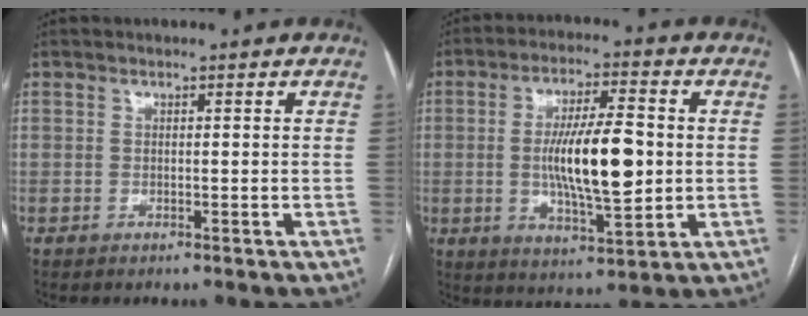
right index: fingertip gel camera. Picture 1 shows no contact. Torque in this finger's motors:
{"motor_torque": [2.14, 0.00, 0.77, 0.21]}